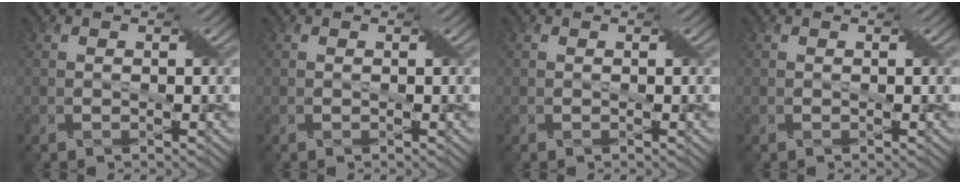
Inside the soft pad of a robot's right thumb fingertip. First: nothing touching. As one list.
[{"total": 0.0}, {"total": 0.0}, {"total": 0.0}]